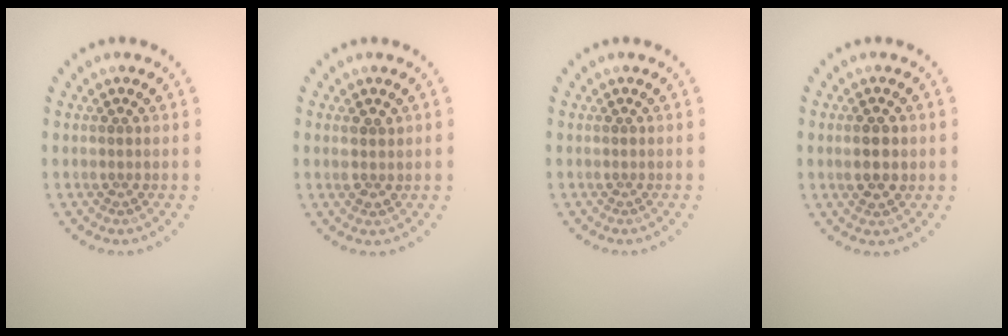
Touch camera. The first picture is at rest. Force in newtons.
{"total": 1.7, "press": 1.6, "slide": 0.6}
{"total": 0.0}
{"total": 2.4, "press": 2.4, "slide": 0.3}